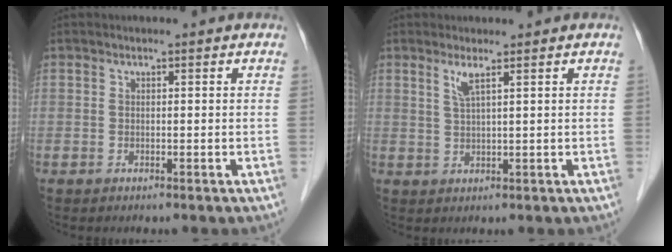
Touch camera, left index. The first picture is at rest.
{"total": 2.2, "force": [1.3, -0.2, 1.8], "torque": [-0.043, -0.003, 0.030]}